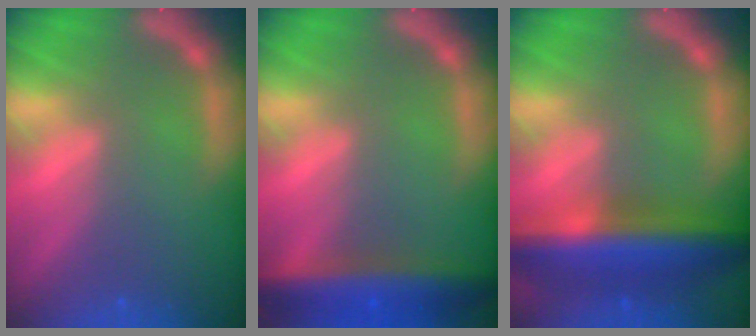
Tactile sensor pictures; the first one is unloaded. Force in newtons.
{"total": 7.0}
{"total": 9.5}